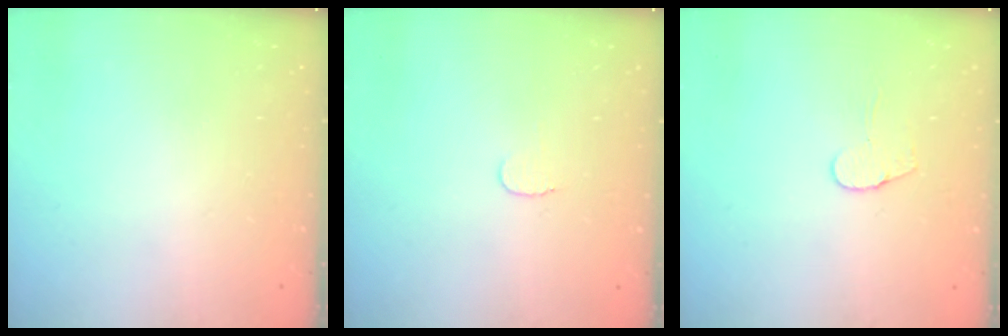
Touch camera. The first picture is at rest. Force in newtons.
{"total": 3.6, "press": 3.6, "slide": 0.4}
{"total": 5.6, "press": 5.6, "slide": 0.4}